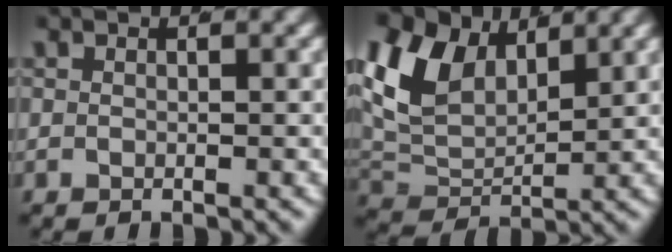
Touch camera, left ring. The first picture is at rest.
{"total": 10.1, "force": [3.3, 7.2, 6.3], "torque": [-0.144, -0.013, 0.062]}